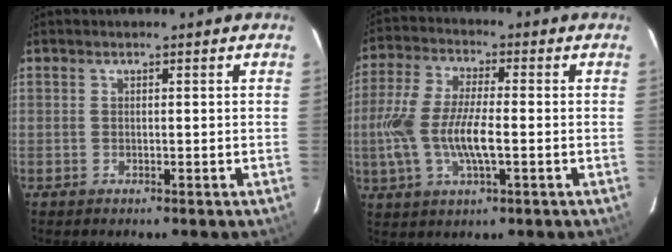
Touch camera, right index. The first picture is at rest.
{"total": 12.3, "force": [-2.1, 4.0, 11.4], "torque": [-0.243, -0.003, -0.043]}